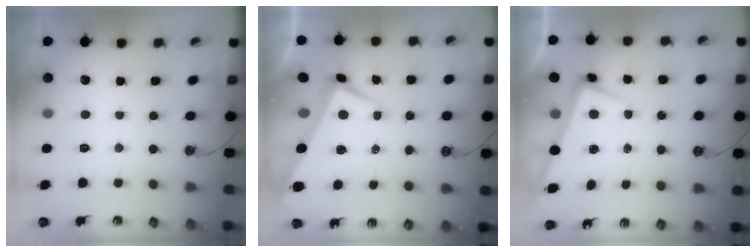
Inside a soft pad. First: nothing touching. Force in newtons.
{"total": 2.3, "press": 2.2, "slide": 0.5}
{"total": 2.4, "press": 2.4, "slide": 0.5}